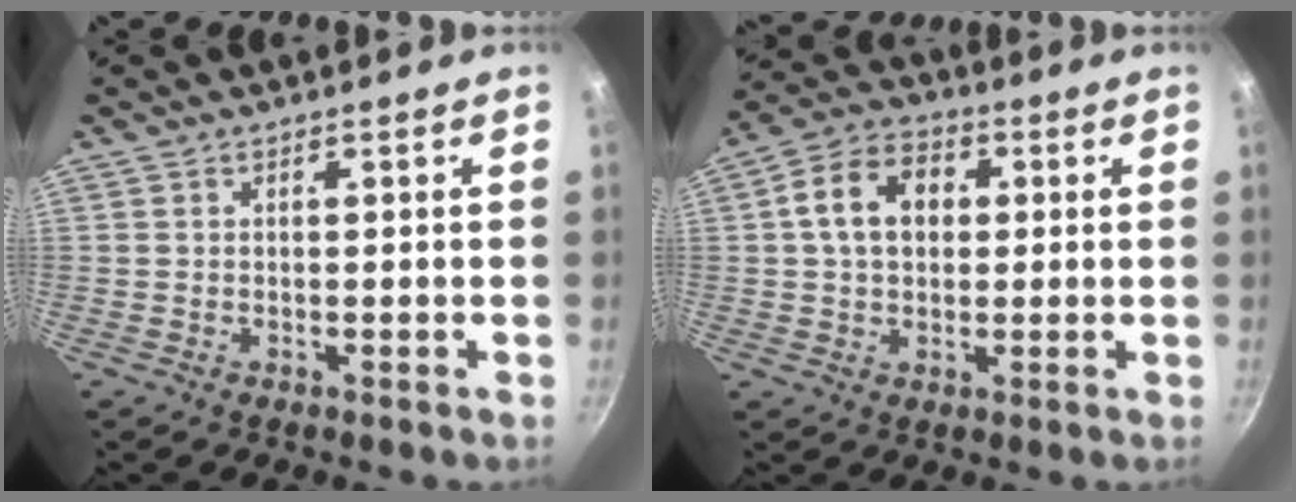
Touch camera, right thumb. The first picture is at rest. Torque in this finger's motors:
{"motor_torque": [0.24, 2.40, 0.60, -0.47, 0.20]}